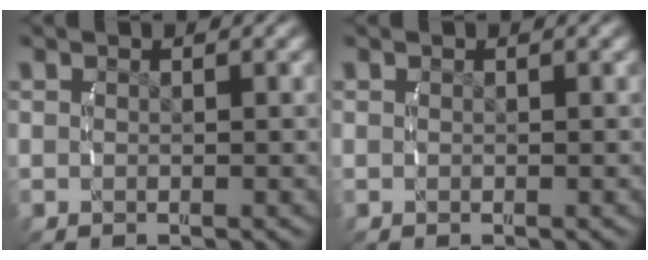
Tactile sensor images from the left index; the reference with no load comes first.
{"total": 0.0}